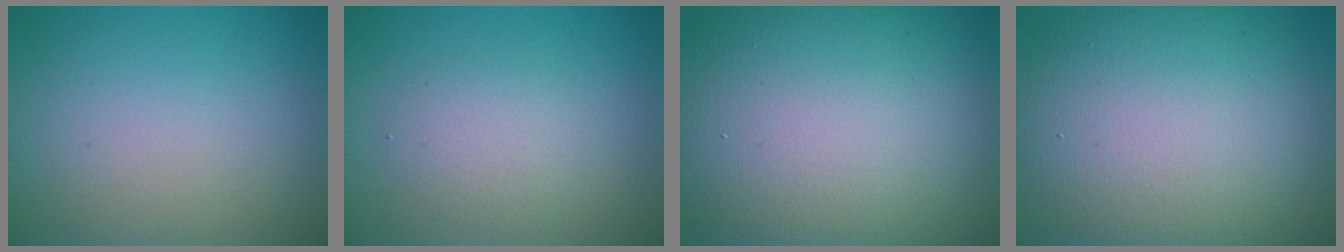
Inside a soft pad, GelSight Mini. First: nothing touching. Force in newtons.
{"total": 2.4, "press": 2.4, "slide": 0.2}
{"total": 19.1, "press": 19.1, "slide": 0.9}
{"total": 15.3, "press": 15.2, "slide": 1.2}